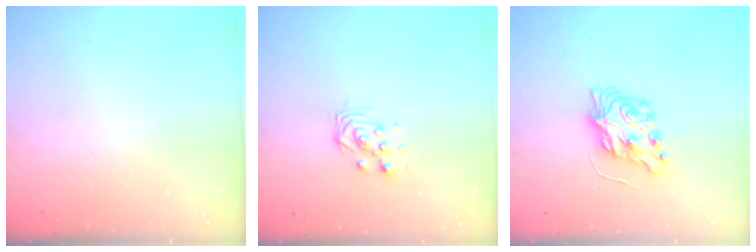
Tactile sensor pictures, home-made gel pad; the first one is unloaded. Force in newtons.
{"total": 3.1, "press": 3.1, "slide": 0.0}
{"total": 7.9, "press": 7.9, "slide": 0.2}